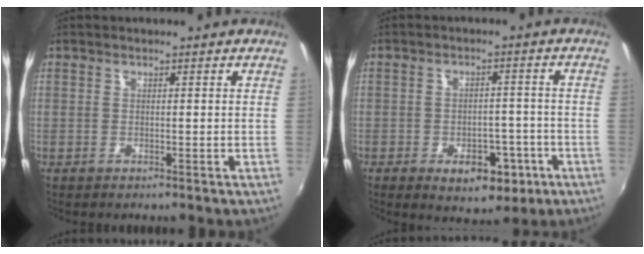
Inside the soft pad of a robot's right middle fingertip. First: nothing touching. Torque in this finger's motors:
{"motor_torque": [0.94, -1.20, 0.15, 0.04]}